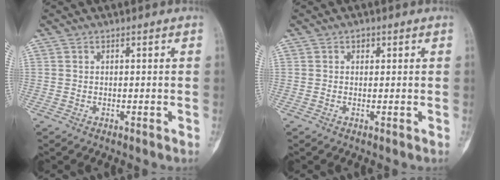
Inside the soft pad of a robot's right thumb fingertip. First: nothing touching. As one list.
[{"total": 0.9, "force": [0.4, 0.7, 0.4], "torque": [0.003, 0.002, 0.004]}]